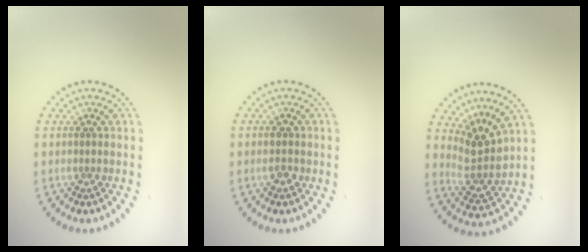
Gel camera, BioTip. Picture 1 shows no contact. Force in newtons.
{"total": 1.5, "press": 1.5, "slide": 0.0}
{"total": 3.1, "press": 2.3, "slide": 2.1}